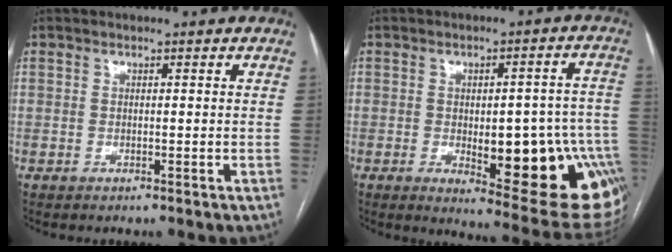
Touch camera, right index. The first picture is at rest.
{"total": 20.4, "force": [-5.5, 5.8, 18.8], "torque": [-0.141, 0.017, -0.049]}